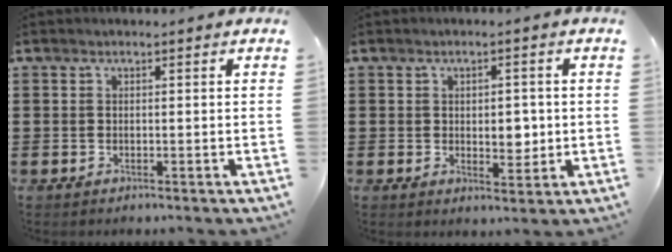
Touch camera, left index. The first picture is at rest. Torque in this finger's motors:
{"motor_torque": [0.12, 0.01, 0.24, 0.04]}